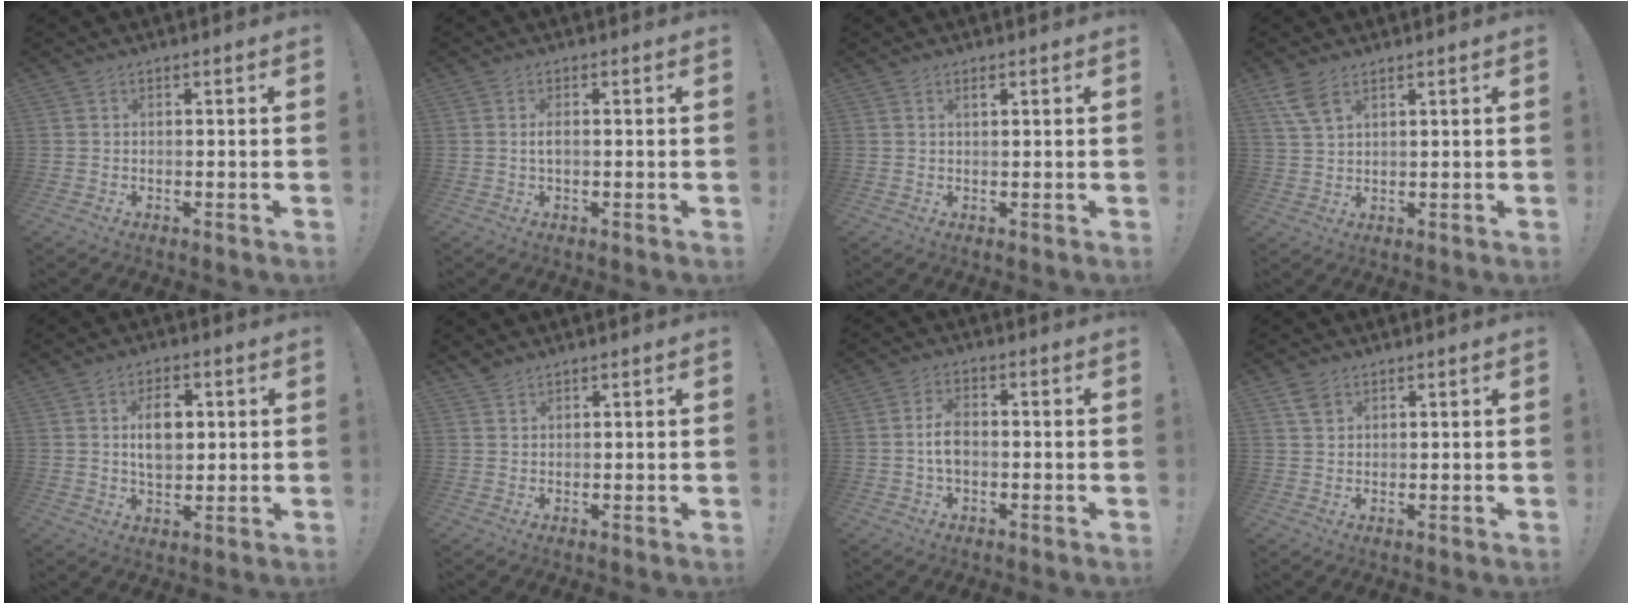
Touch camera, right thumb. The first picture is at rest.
{"total": 2.0, "force": [-0.2, 0.6, 1.9], "torque": [-0.038, 0.004, -0.003]}
{"total": 1.3, "force": [0.8, 0.3, 1.0], "torque": [-0.016, 0.000, 0.013]}
{"total": 6.1, "force": [3.7, 2.7, 4.0], "torque": [-0.076, -0.012, 0.073]}
{"total": 8.7, "force": [1.5, 5.8, 6.3], "torque": [-0.106, 0.000, 0.021]}
{"total": 1.6, "force": [1.4, 0.6, 0.5], "torque": [-0.015, -0.003, 0.028]}
{"total": 5.5, "force": [-0.8, 3.2, 4.4], "torque": [-0.087, 0.009, -0.016]}
{"total": 3.1, "force": [2.0, 1.9, 1.4], "torque": [-0.017, -0.008, 0.037]}